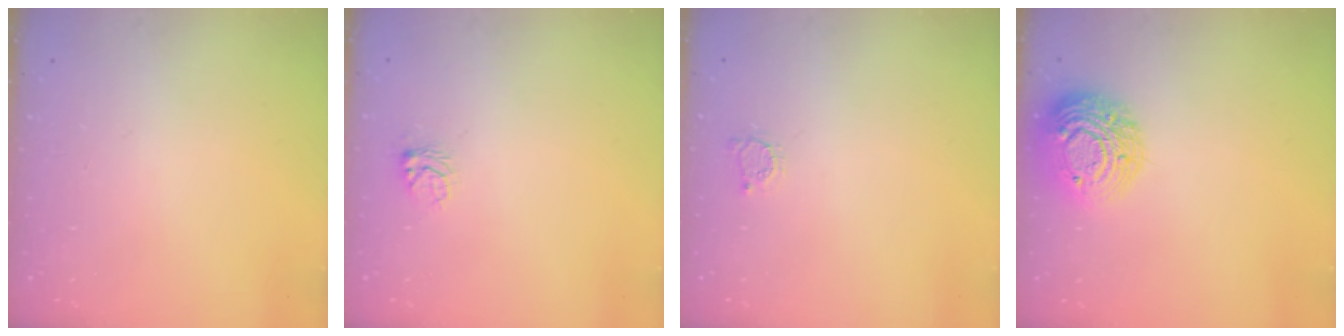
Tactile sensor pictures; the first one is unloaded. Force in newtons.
{"total": 3.9, "press": 3.9, "slide": 0.5}
{"total": 2.2, "press": 2.2, "slide": 0.3}
{"total": 15.9, "press": 15.9, "slide": 1.3}